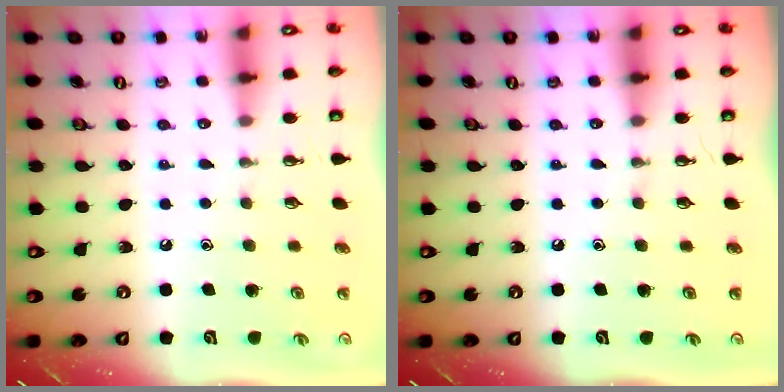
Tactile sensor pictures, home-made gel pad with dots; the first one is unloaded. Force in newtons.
{"total": 0.0}